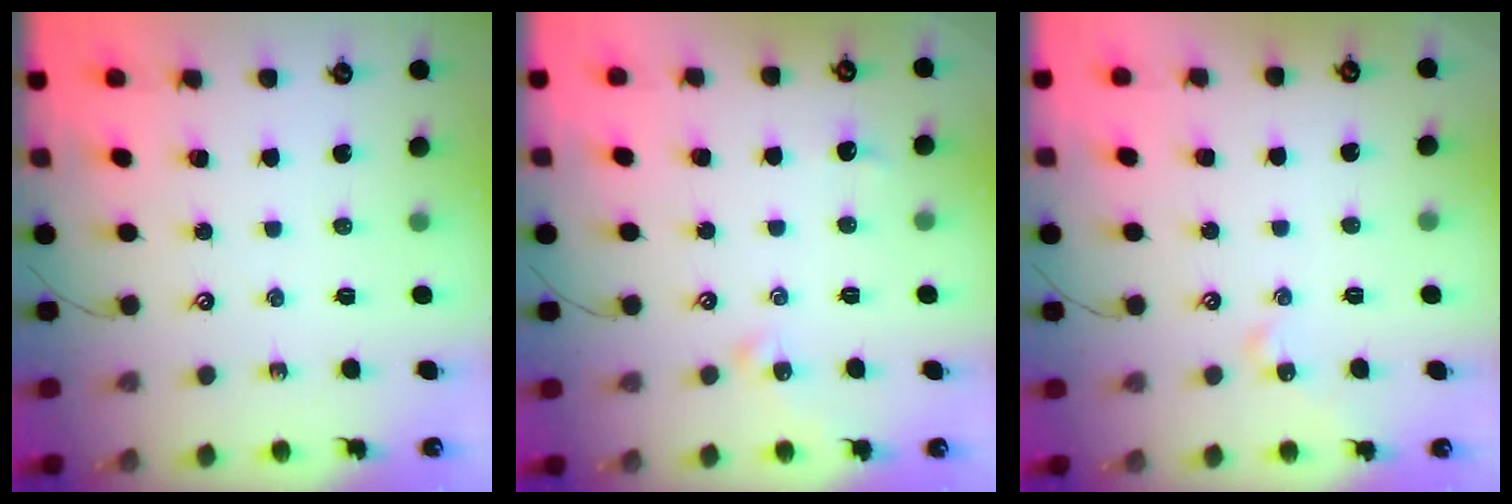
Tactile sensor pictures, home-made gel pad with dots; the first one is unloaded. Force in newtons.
{"total": 2.3, "press": 2.2, "slide": 0.6}
{"total": 0.0}